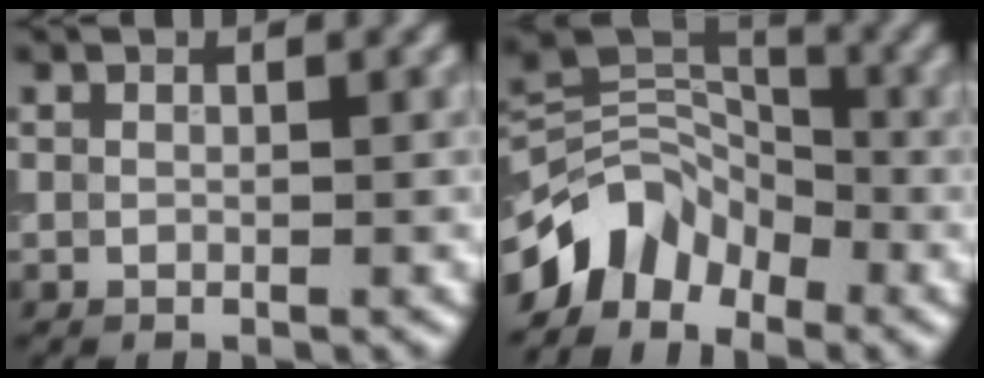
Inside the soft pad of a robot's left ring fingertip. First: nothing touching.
{"total": 5.1, "force": [-3.3, 3.3, 2.0], "torque": [-0.017, 0.007, -0.073]}